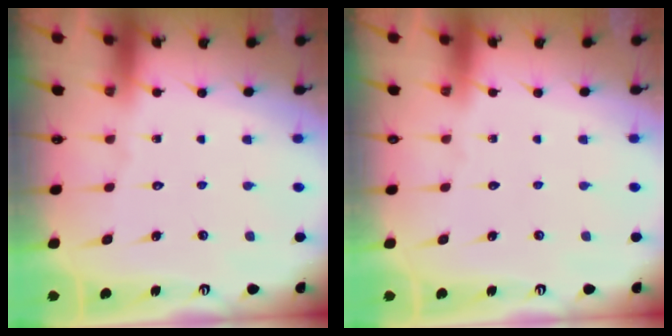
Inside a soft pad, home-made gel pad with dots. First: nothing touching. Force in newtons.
{"total": 0.0}